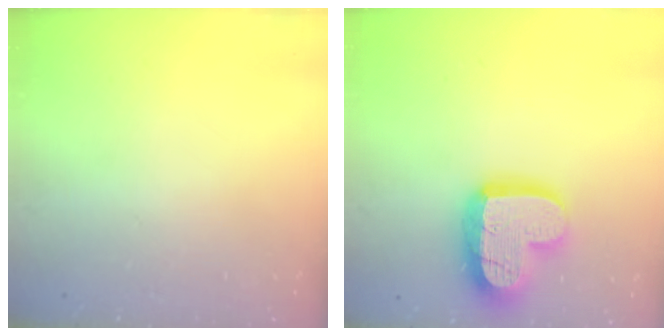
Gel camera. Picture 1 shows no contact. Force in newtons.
{"total": 19.2, "press": 19.1, "slide": 1.8}